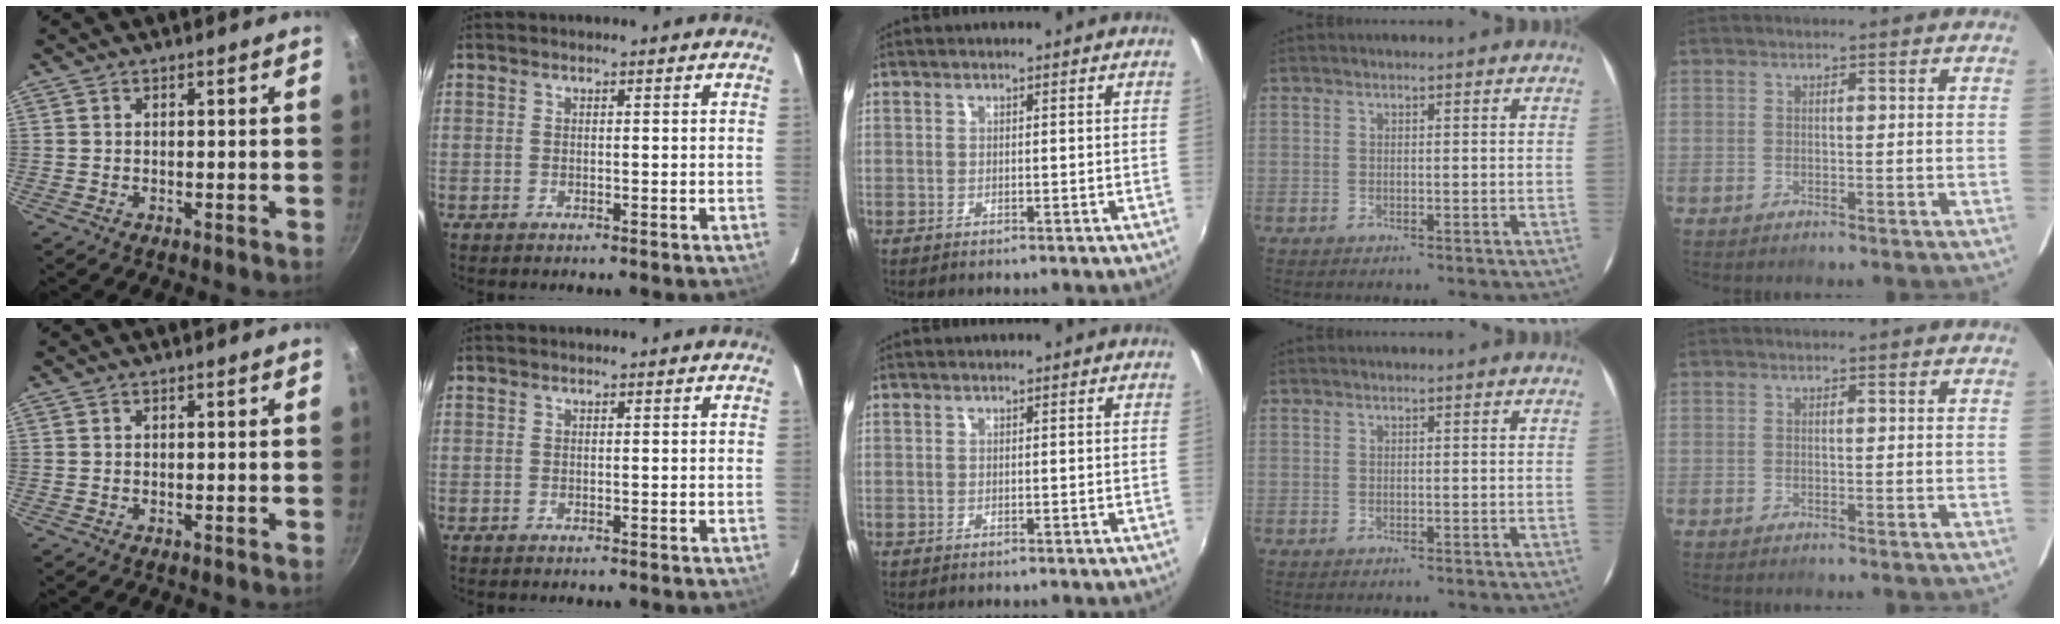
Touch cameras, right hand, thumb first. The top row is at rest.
{}